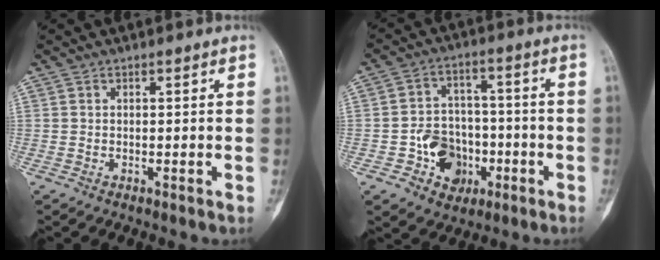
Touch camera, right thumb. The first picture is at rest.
{"total": 10.1, "force": [-3.6, 8.2, 4.7], "torque": [-0.034, 0.036, -0.054]}